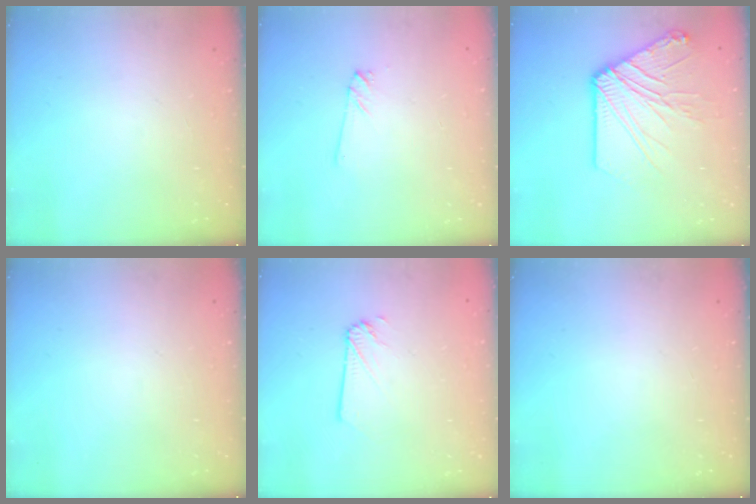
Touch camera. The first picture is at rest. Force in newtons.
{"total": 1.2, "press": 1.2, "slide": 0.1}
{"total": 15.5, "press": 15.4, "slide": 2.0}
{"total": 0.0}
{"total": 1.4, "press": 1.4, "slide": 0.1}
{"total": 0.0}